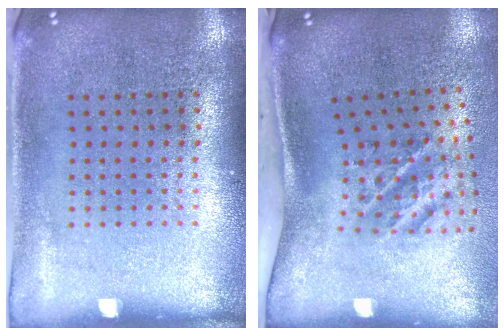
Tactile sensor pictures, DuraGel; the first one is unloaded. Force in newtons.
{"total": 2.3, "press": 1.3, "slide": 1.9}